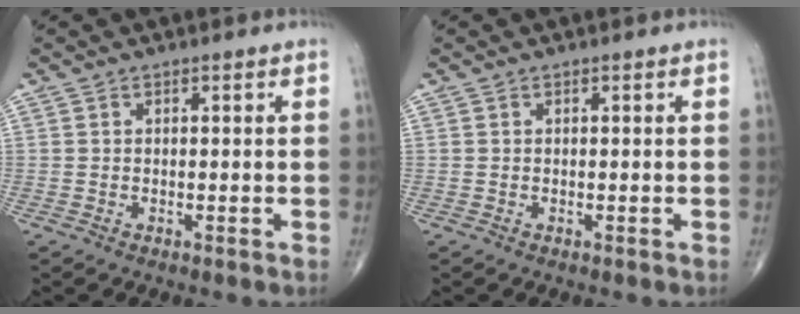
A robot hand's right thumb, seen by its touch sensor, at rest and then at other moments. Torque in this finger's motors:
{"motor_torque": [-0.03, 0.03, -0.01, 0.01, 0.01]}